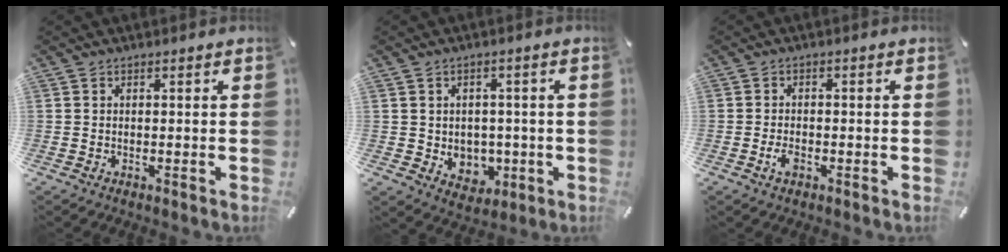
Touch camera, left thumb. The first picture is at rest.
{"total": 5.7, "force": [-0.2, 5.3, 1.9], "torque": [-0.018, 0.003, 0.001]}
{"total": 2.4, "force": [-1.2, 1.3, 1.6], "torque": [-0.041, 0.000, -0.025]}